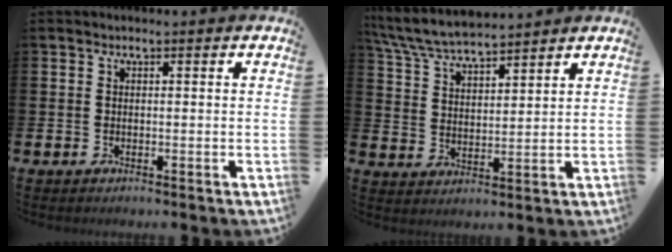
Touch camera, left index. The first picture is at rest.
{"total": 6.7, "force": [6.5, 0.8, 1.7], "torque": [-0.060, -0.030, 0.118]}